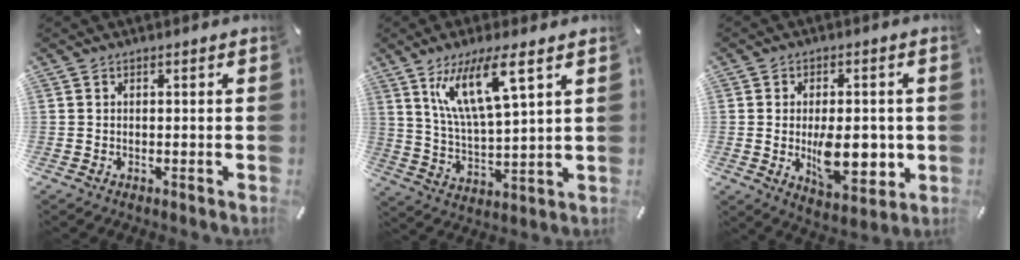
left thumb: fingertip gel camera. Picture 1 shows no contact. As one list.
[{"total": 13.7, "force": [8.2, 3.0, 10.6], "torque": [-0.224, -0.017, 0.139]}, {"total": 12.3, "force": [-1.1, 7.3, 9.8], "torque": [-0.139, -0.009, -0.016]}]